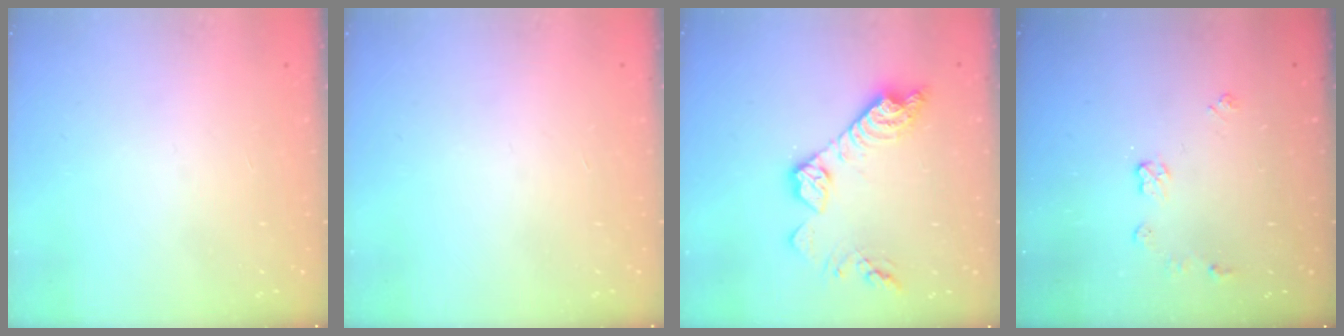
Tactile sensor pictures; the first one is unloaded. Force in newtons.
{"total": 0.0}
{"total": 15.1, "press": 15.1, "slide": 0.8}
{"total": 5.7, "press": 5.7, "slide": 0.4}